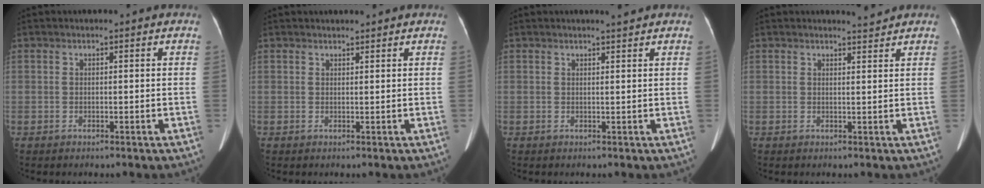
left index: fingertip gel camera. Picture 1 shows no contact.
{"total": 1.9, "force": [1.8, 0.4, 0.4], "torque": [-0.005, 0.007, 0.024]}
{"total": 1.3, "force": [1.1, -0.4, 0.5], "torque": [-0.008, -0.015, 0.017]}
{"total": 1.3, "force": [1.2, -0.5, -0.2], "torque": [-0.003, -0.023, 0.020]}